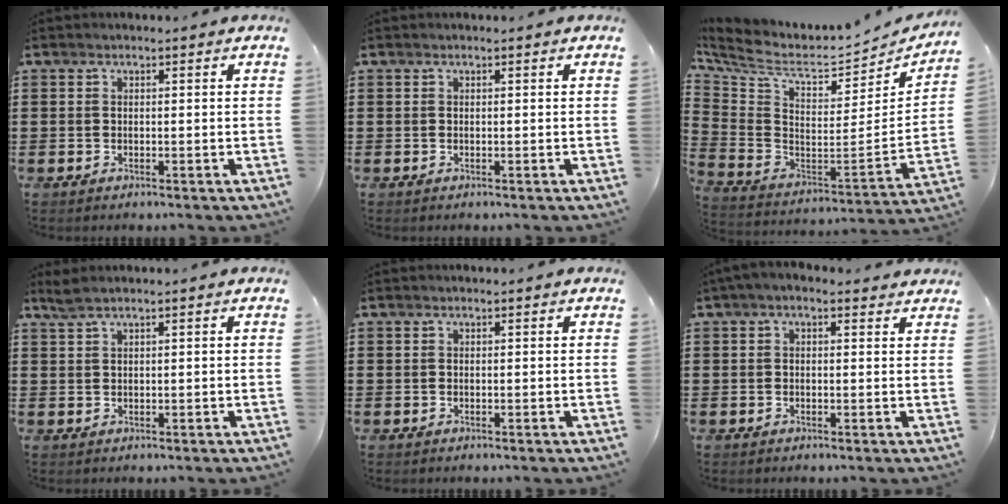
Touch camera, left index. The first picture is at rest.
{"total": 0.0}
{"total": 6.1, "force": [5.1, 1.7, 2.9], "torque": [-0.088, -0.059, 0.082]}
{"total": 1.6, "force": [1.2, 0.0, 1.1], "torque": [-0.024, -0.001, 0.022]}
{"total": 0.0}
{"total": 1.7, "force": [0.6, 0.9, 1.2], "torque": [-0.026, 0.007, 0.010]}